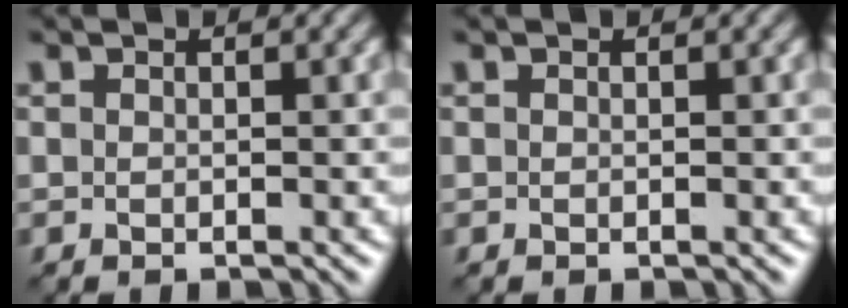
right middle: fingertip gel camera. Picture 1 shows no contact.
{"total": 0.0}